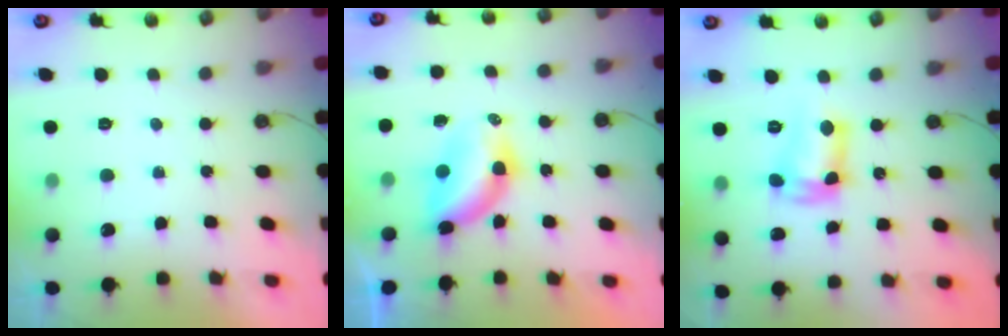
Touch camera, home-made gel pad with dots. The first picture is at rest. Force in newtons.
{"total": 5.8, "press": 5.8, "slide": 0.5}
{"total": 10.6, "press": 10.6, "slide": 0.8}